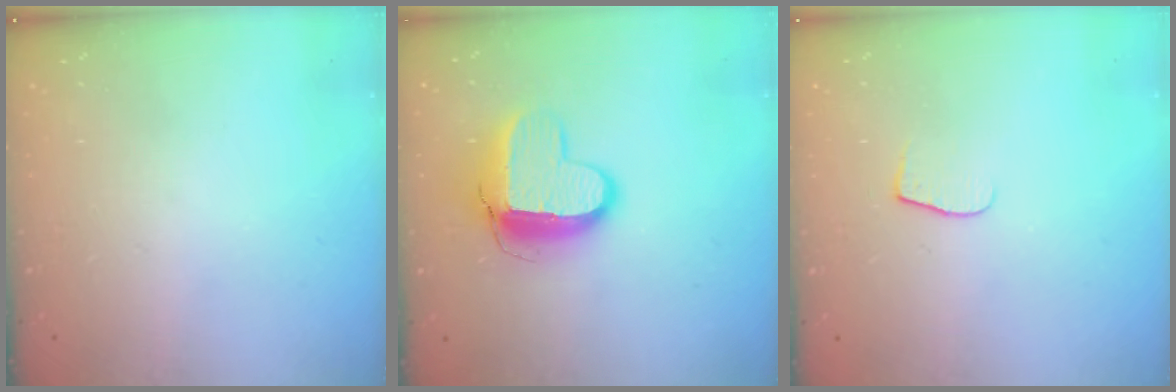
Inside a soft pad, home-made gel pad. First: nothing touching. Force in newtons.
{"total": 12.0, "press": 12.0, "slide": 0.7}
{"total": 6.6, "press": 6.6, "slide": 0.5}